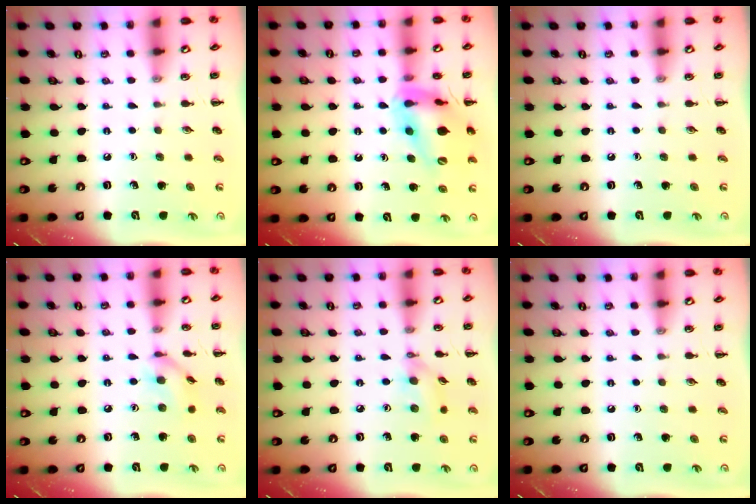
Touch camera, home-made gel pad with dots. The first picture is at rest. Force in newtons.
{"total": 18.1, "press": 17.9, "slide": 2.2}
{"total": 0.0}
{"total": 8.4, "press": 8.3, "slide": 0.7}
{"total": 7.6, "press": 7.5, "slide": 1.0}
{"total": 0.0}